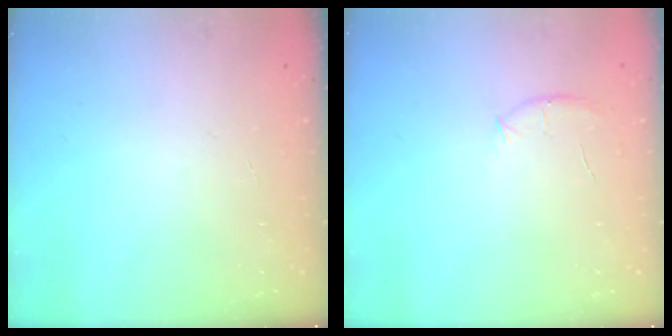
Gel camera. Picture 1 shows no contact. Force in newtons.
{"total": 5.5, "press": 5.2, "slide": 1.5}